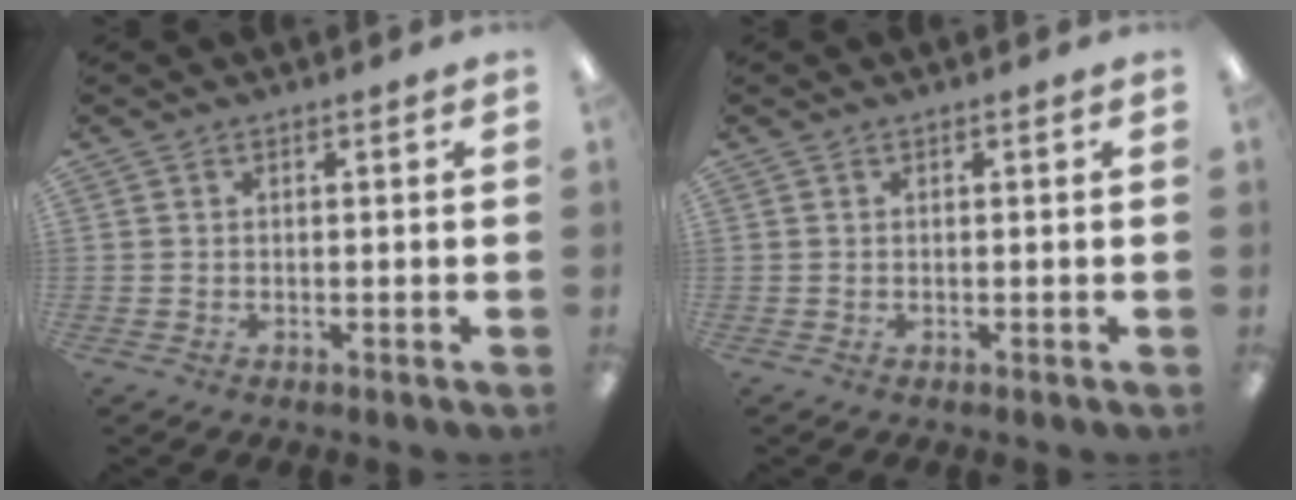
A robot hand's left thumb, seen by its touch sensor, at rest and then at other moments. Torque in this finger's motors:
{"motor_torque": [0.01, 0.01, 0.12, -0.12, 0.00]}